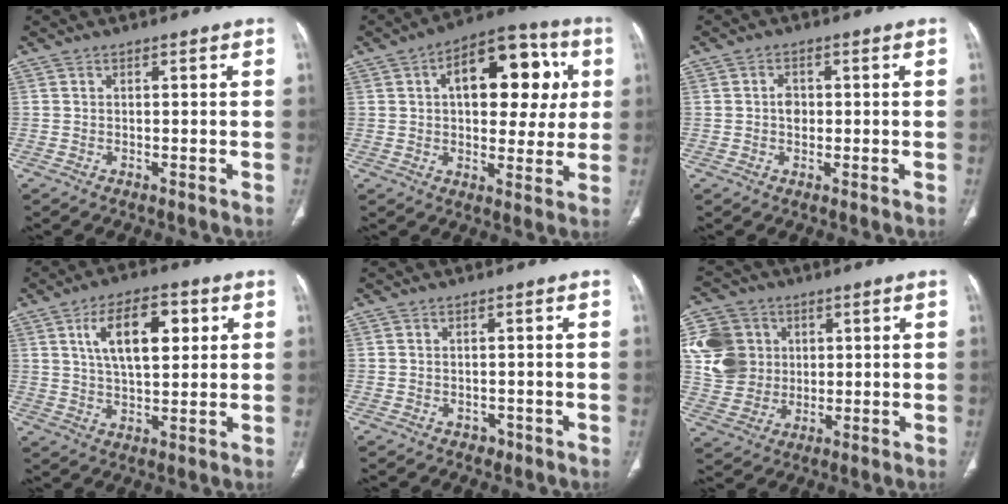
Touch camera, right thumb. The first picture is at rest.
{"total": 19.0, "force": [4.7, 10.4, 15.2], "torque": [-0.159, 0.018, 0.062]}
{"total": 2.4, "force": [-0.1, 1.9, 1.5], "torque": [-0.013, 0.005, -0.003]}
{"total": 12.3, "force": [4.0, 5.8, 10.0], "torque": [-0.147, -0.005, 0.069]}
{"total": 1.2, "force": [-0.7, 1.0, 0.2], "torque": [0.003, 0.004, -0.009]}
{"total": 13.1, "force": [2.3, 11.5, 5.8], "torque": [-0.101, 0.003, 0.048]}